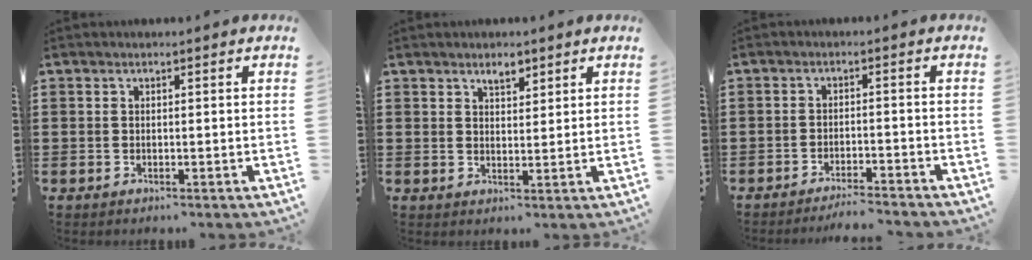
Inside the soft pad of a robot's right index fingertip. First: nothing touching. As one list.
[{"total": 2.5, "force": [1.9, 1.0, 1.2], "torque": [-0.019, 0.000, 0.034]}, {"total": 3.0, "force": [-3.0, -0.3, 0.6], "torque": [-0.014, -0.004, -0.061]}]